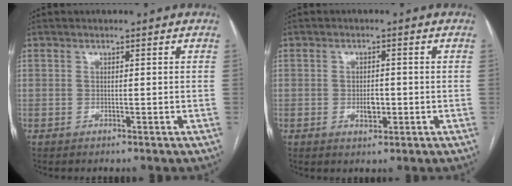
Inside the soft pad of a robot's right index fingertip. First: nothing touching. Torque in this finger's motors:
{"motor_torque": [0.14, 0.09, 0.05, 0.03]}